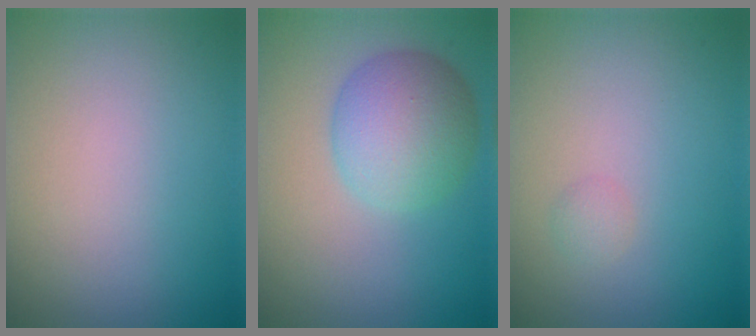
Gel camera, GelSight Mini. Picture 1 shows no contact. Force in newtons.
{"total": 6.0, "press": 6.0, "slide": 0.1}
{"total": 0.8, "press": 0.8, "slide": 0.0}